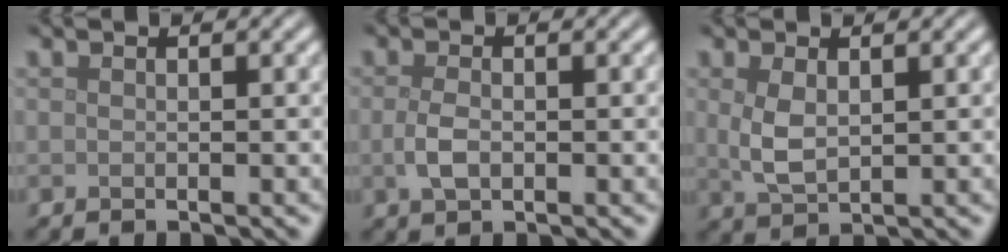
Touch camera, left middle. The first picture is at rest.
{"total": 2.1, "force": [-0.3, 1.2, 1.7], "torque": [-0.041, -0.003, -0.006]}
{"total": 2.6, "force": [0.6, 1.4, 2.2], "torque": [-0.054, -0.003, 0.018]}